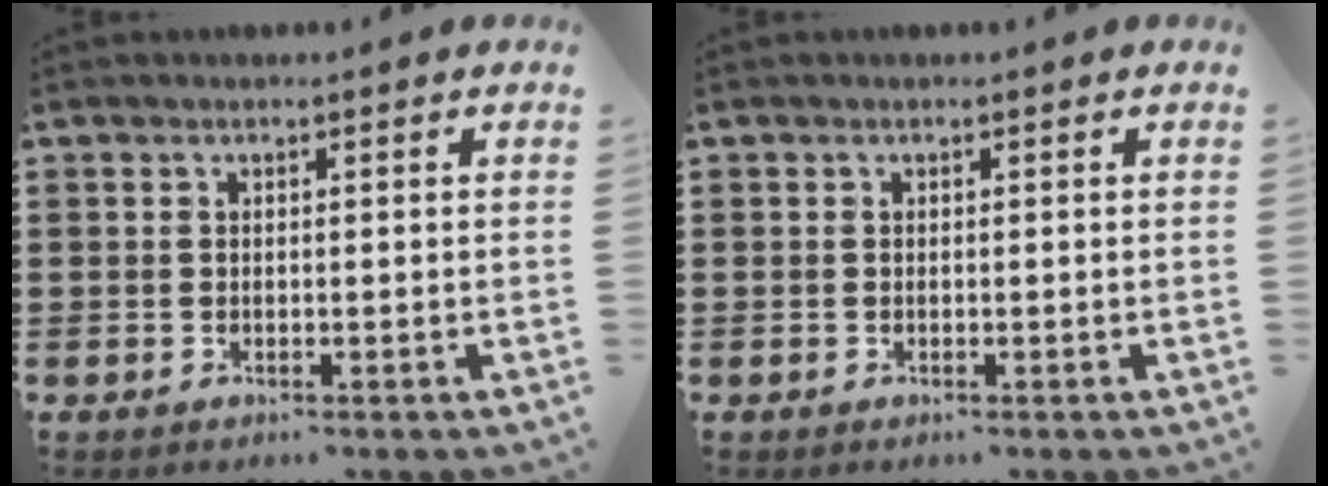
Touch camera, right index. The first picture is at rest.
{"total": 0.0}